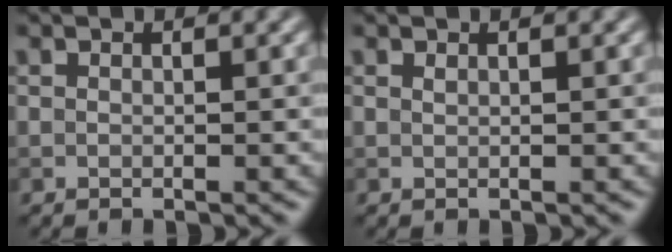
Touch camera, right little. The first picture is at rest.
{"total": 0.0}